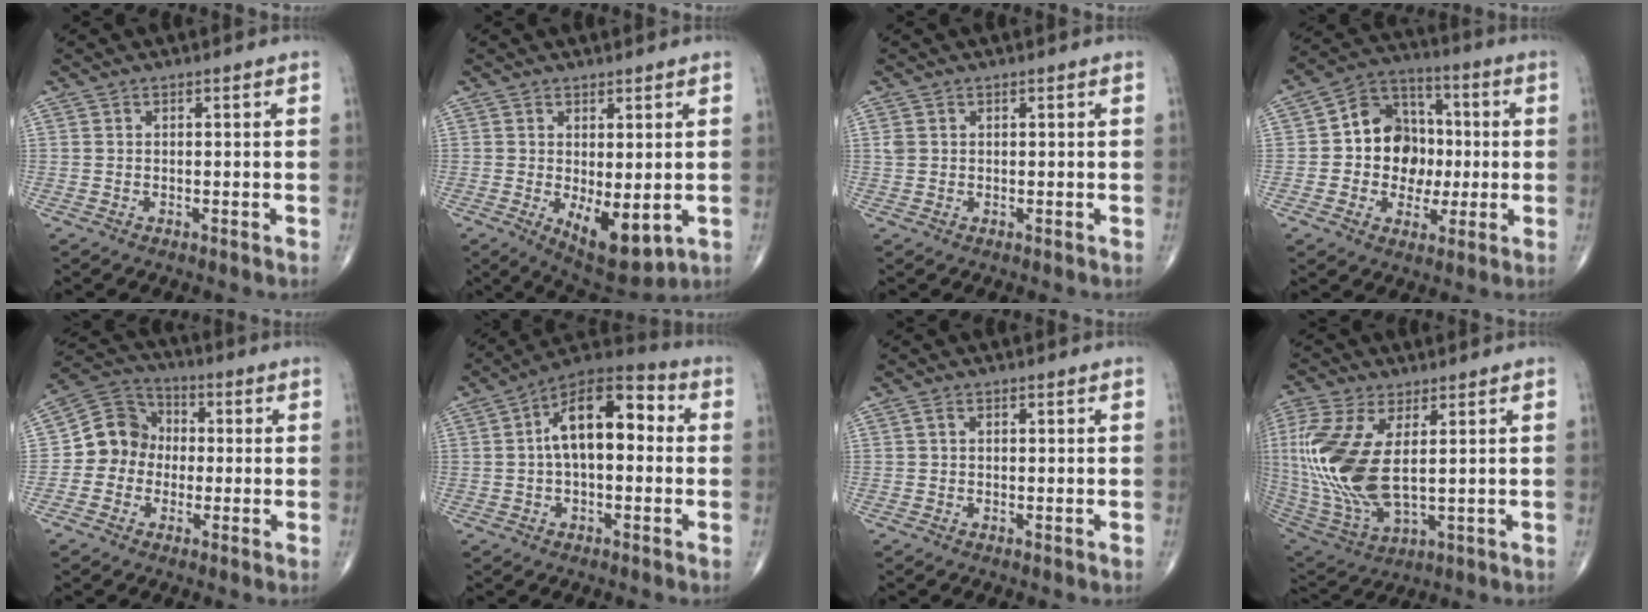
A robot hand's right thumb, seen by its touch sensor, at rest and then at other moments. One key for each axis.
{"total": 8.9, "fx": -1.5, "fy": 4.0, "fz": 7.8, "tx": -0.104, "ty": -0.021, "tz": -0.007}
{"total": 1.2, "fx": 0.3, "fy": 1.0, "fz": 0.7, "tx": -0.016, "ty": 0.004, "tz": 0.008}
{"total": 13.7, "fx": -0.2, "fy": 11.3, "fz": 7.7, "tx": -0.064, "ty": 0.027, "tz": -0.007}
{"total": 9.4, "fx": -1.0, "fy": 8.6, "fz": 3.7, "tx": -0.038, "ty": 0.035, "tz": -0.033}
{"total": 14.0, "fx": 1.4, "fy": 7.2, "fz": 11.9, "tx": -0.177, "ty": 0.043, "tz": 0.009}
{"total": 0.7, "fx": 0.2, "fy": 0.4, "fz": 0.5, "tx": -0.010, "ty": -0.001, "tz": 0.003}
{"total": 18.7, "fx": 2.3, "fy": 8.5, "fz": 16.5, "tx": -0.383, "ty": -0.020, "tz": 0.055}